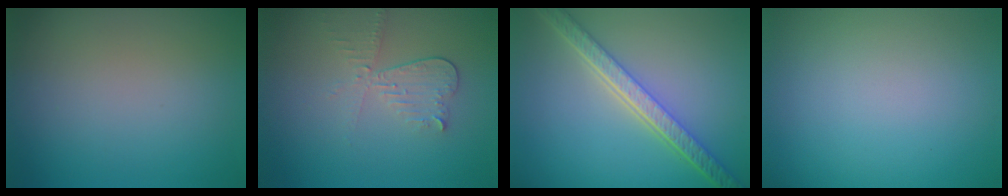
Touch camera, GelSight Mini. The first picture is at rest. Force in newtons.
{"total": 3.0, "press": 2.6, "slide": 1.5}
{"total": 5.8, "press": 4.5, "slide": 3.6}
{"total": 0.0}